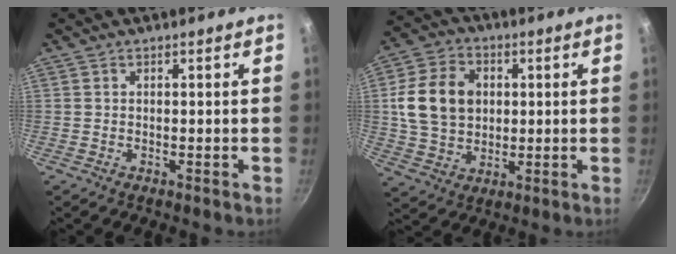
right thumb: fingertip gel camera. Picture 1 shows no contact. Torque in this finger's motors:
{"motor_torque": [0.82, 2.65, 0.49, -0.50, 0.14]}